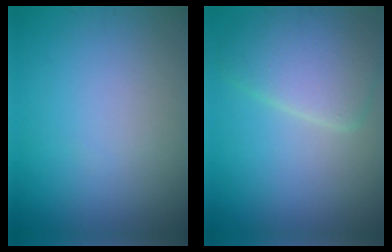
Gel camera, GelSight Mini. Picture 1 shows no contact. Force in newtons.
{"total": 5.1, "press": 5.0, "slide": 0.5}